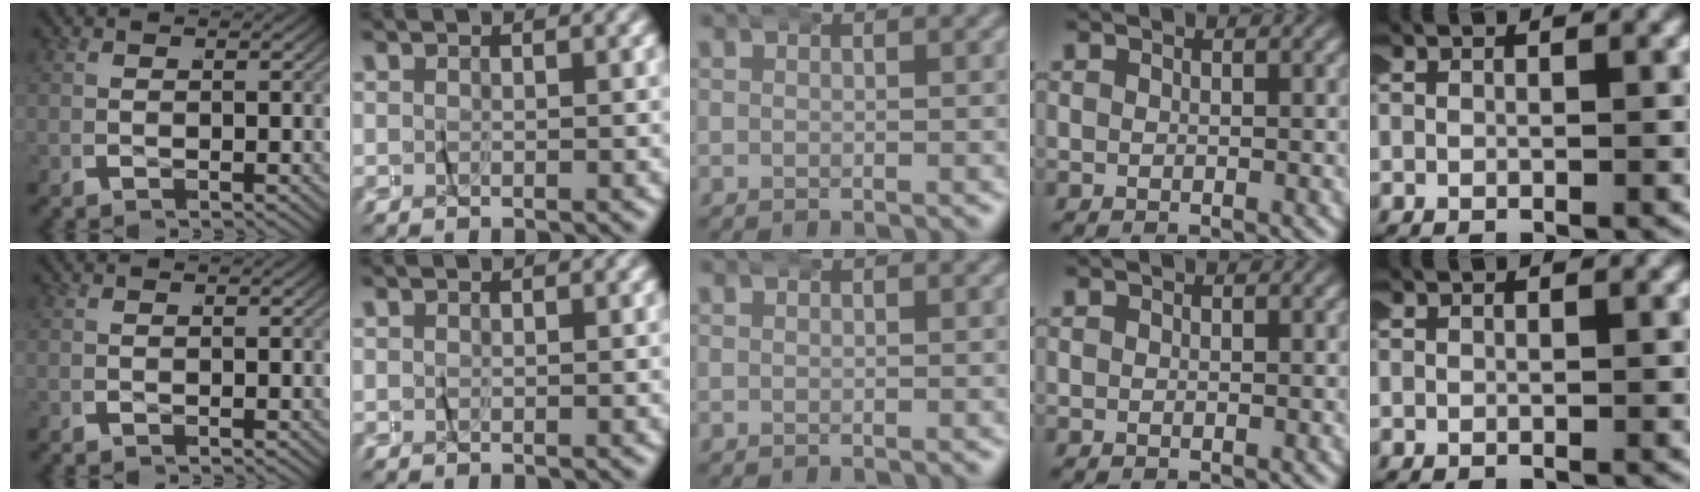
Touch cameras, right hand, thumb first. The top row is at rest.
{}